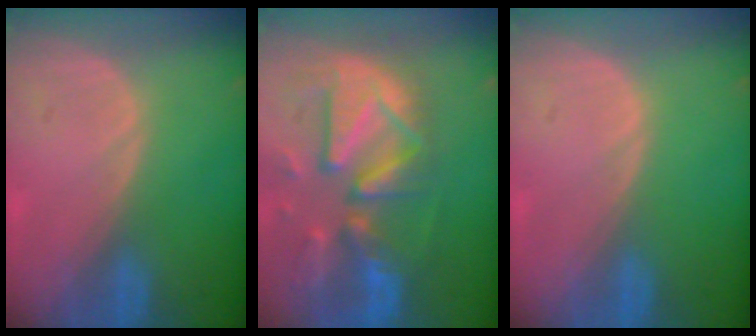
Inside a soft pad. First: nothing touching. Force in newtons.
{"total": 12.9, "press": 11.3, "slide": 6.4}
{"total": 0.0}